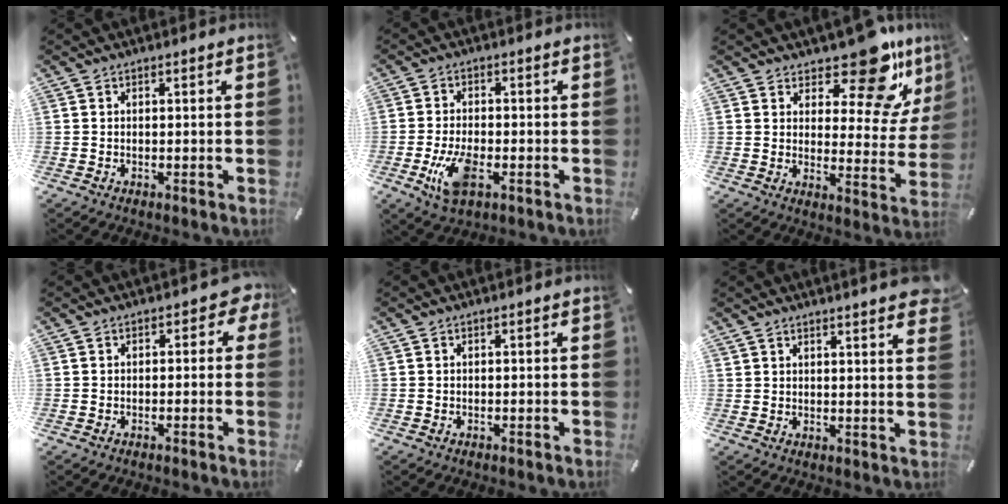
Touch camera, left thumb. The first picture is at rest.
{"total": 8.2, "force": [-2.8, 4.1, 6.5], "torque": [-0.149, -0.002, -0.050]}
{"total": 15.0, "force": [11.7, 5.2, 7.9], "torque": [-0.098, -0.098, 0.194]}
{"total": 3.0, "force": [0.0, 2.1, 2.2], "torque": [-0.026, 0.004, -0.005]}
{"total": 0.0}
{"total": 4.0, "force": [3.6, 0.5, 1.7], "torque": [-0.026, -0.020, 0.063]}